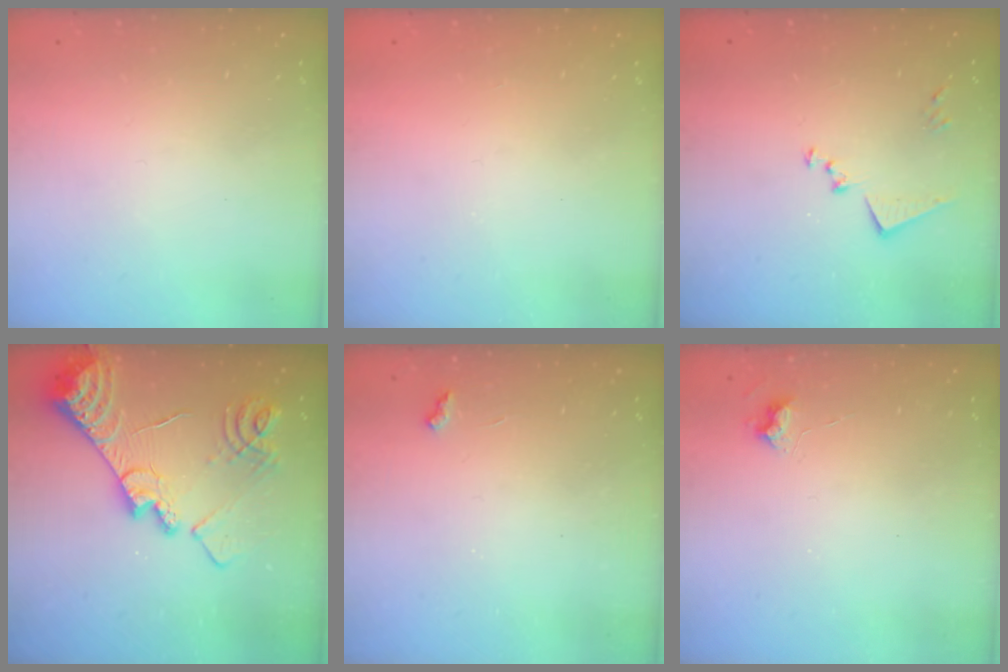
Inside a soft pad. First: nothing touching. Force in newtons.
{"total": 1.4, "press": 1.2, "slide": 0.7}
{"total": 10.3, "press": 10.3, "slide": 0.8}
{"total": 18.9, "press": 18.9, "slide": 1.6}
{"total": 2.3, "press": 2.3, "slide": 0.5}
{"total": 4.1, "press": 4.0, "slide": 0.6}